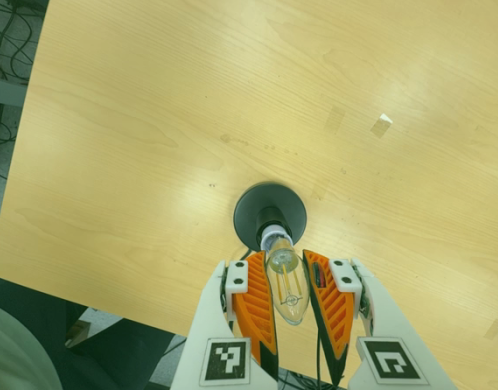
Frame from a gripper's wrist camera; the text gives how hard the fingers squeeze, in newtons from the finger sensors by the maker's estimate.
{"total": 19.1, "left": 21.4, "right": 16.7}